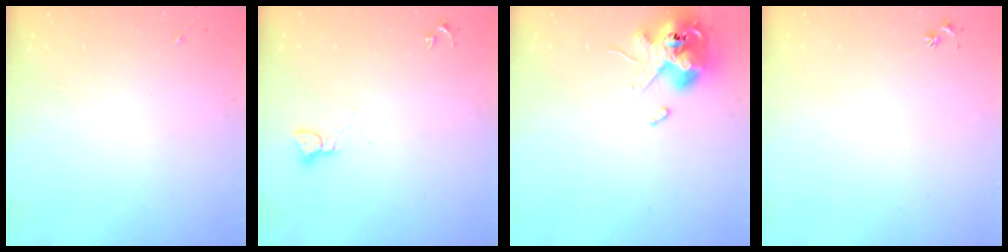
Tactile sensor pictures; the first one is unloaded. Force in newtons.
{"total": 2.1, "press": 2.1, "slide": 0.2}
{"total": 12.8, "press": 12.6, "slide": 2.2}
{"total": 2.5, "press": 2.5, "slide": 0.3}